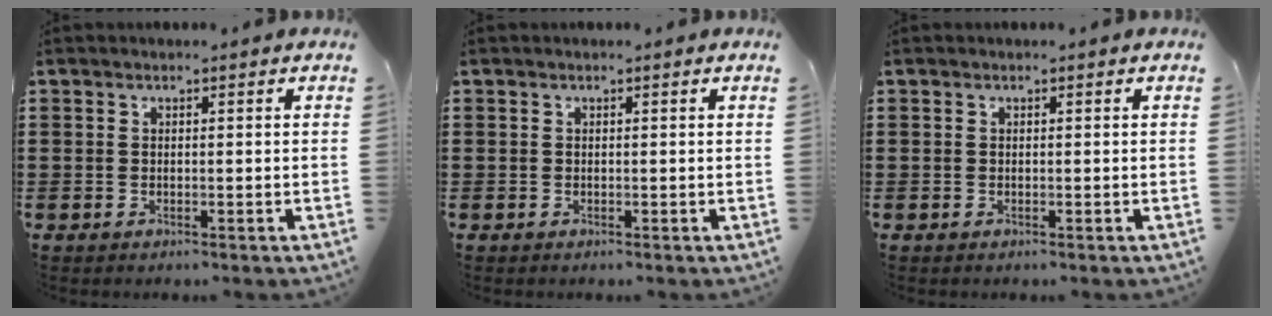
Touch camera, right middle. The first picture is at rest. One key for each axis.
{"total": 0.0}
{"total": 0.0}